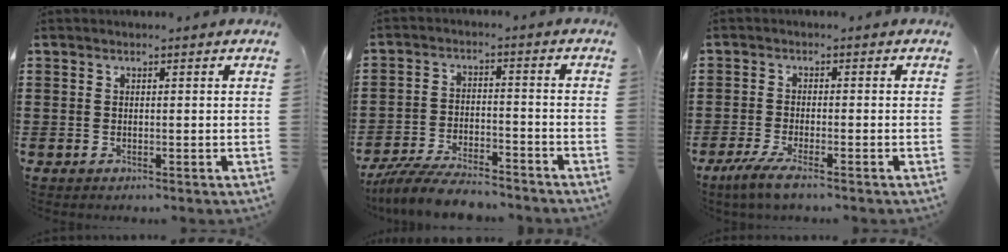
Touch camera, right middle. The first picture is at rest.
{"total": 7.4, "force": [-6.9, 1.2, 2.4], "torque": [-0.050, 0.006, -0.133]}
{"total": 3.7, "force": [-2.9, 0.3, 2.4], "torque": [-0.061, -0.012, -0.059]}